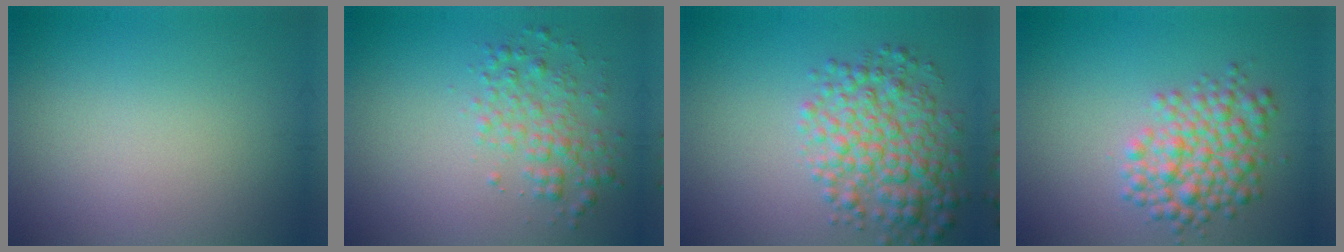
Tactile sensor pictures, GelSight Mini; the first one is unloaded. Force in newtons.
{"total": 2.9, "press": 2.9, "slide": 0.0}
{"total": 6.0, "press": 6.0, "slide": 0.0}
{"total": 5.0, "press": 5.0, "slide": 0.1}